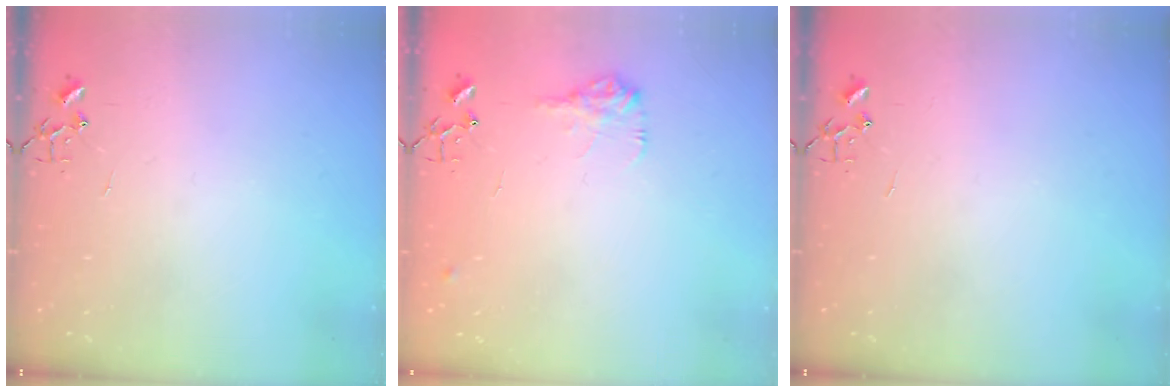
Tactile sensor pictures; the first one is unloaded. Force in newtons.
{"total": 9.5, "press": 9.5, "slide": 0.4}
{"total": 0.0}